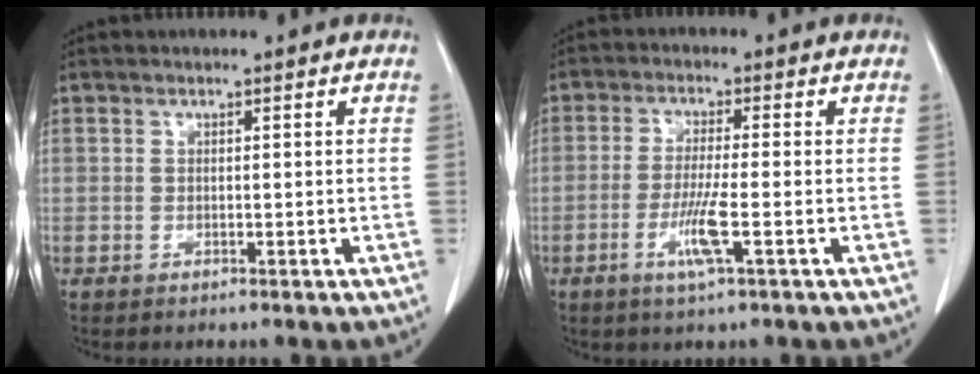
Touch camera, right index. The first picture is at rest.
{"total": 5.7, "force": [-2.1, -0.1, 5.3], "torque": [-0.104, -0.012, -0.041]}